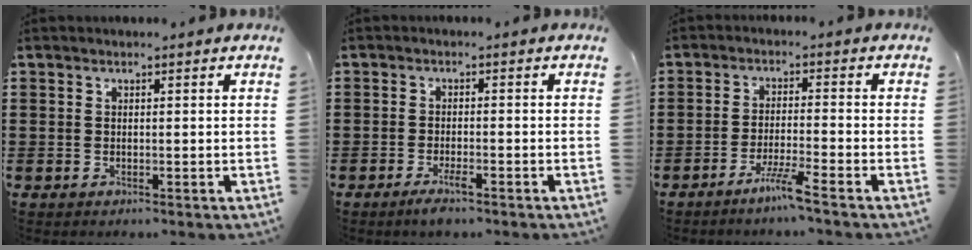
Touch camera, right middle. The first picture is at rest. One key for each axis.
{"total": 2.5, "fx": -1.6, "fy": 0.4, "fz": 1.9, "tx": -0.038, "ty": -0.002, "tz": -0.031}
{"total": 4.4, "fx": -3.4, "fy": -0.4, "fz": 2.8, "tx": -0.052, "ty": -0.006, "tz": -0.063}